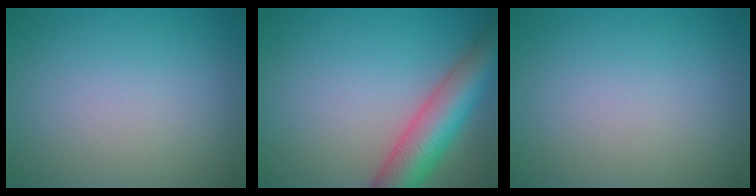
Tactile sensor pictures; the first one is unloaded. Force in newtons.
{"total": 7.4, "press": 7.4, "slide": 0.4}
{"total": 0.0}